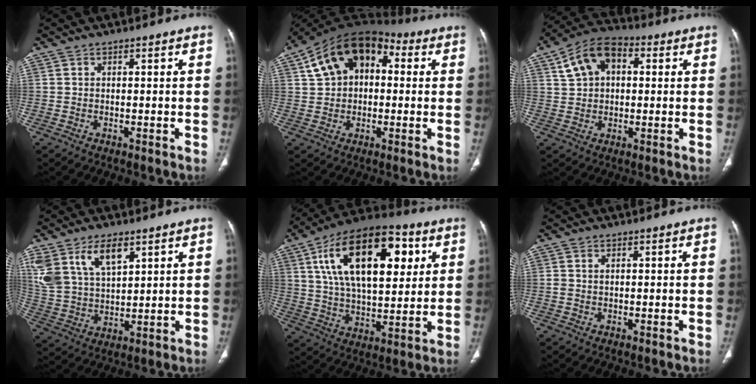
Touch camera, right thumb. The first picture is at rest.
{"total": 15.7, "force": [4.0, 10.4, 11.1], "torque": [-0.166, 0.034, 0.058]}
{"total": 11.5, "force": [3.4, 7.6, 8.0], "torque": [-0.126, 0.021, 0.052]}
{"total": 13.5, "force": [7.4, 7.2, 8.7], "torque": [-0.162, -0.021, 0.155]}
{"total": 25.7, "force": [8.5, 12.9, 20.5], "torque": [-0.320, -0.006, 0.138]}
{"total": 1.1, "force": [0.3, 0.6, 0.8], "torque": [-0.024, 0.005, 0.012]}